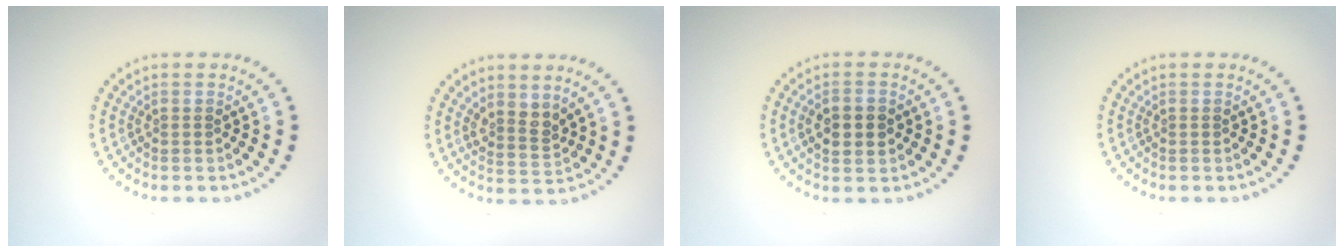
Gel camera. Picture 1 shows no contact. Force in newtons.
{"total": 2.1, "press": 1.6, "slide": 1.3}
{"total": 3.5, "press": 3.5, "slide": 0.1}
{"total": 0.0}